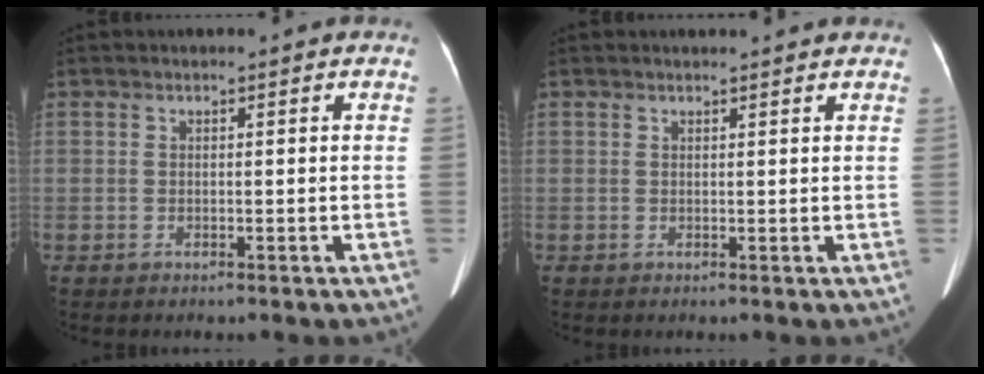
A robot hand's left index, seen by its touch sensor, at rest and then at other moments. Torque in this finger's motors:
{"motor_torque": [-0.07, 0.10, -0.18, -0.02]}